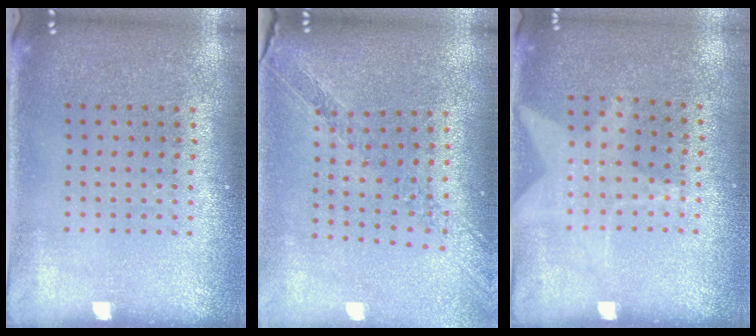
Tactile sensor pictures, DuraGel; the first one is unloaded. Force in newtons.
{"total": 1.1, "press": 1.1, "slide": 0.2}
{"total": 1.3, "press": 0.9, "slide": 0.9}